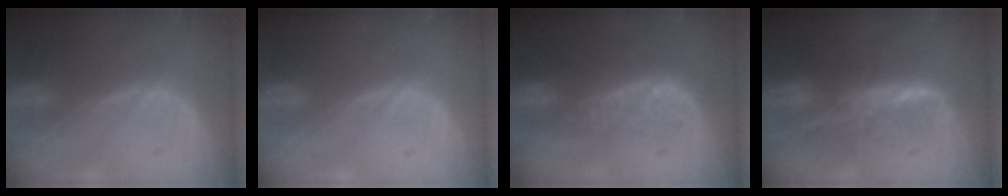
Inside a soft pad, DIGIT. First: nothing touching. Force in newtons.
{"total": 0.0}
{"total": 7.6, "press": 7.3, "slide": 2.3}
{"total": 8.1, "press": 6.8, "slide": 4.3}